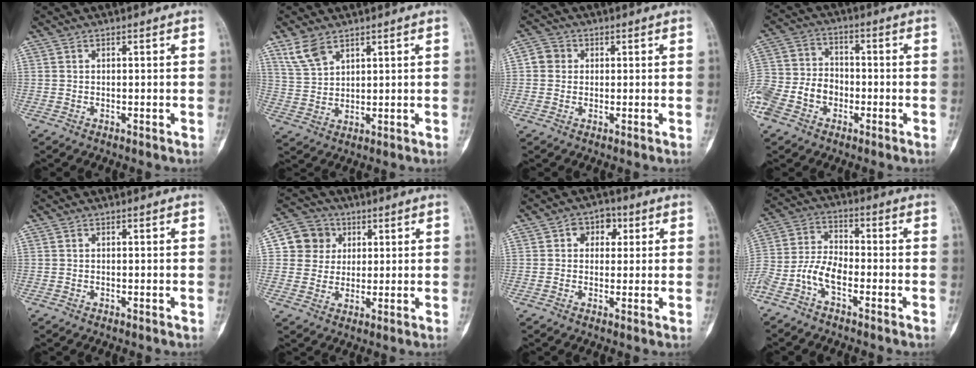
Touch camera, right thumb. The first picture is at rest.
{"total": 5.7, "force": [3.9, 2.9, 3.0], "torque": [-0.053, -0.014, 0.088]}
{"total": 3.4, "force": [0.4, 3.2, 1.1], "torque": [-0.004, 0.006, 0.001]}
{"total": 13.0, "force": [-4.7, 9.9, 7.1], "torque": [-0.138, 0.034, -0.091]}
{"total": 0.0}
{"total": 7.8, "force": [2.2, 7.3, 1.7], "torque": [0.007, 0.001, 0.032]}
{"total": 5.2, "force": [1.5, 4.0, 2.9], "torque": [-0.008, 0.004, 0.013]}
{"total": 7.9, "force": [-4.0, 3.8, 5.7], "torque": [-0.124, 0.033, -0.086]}